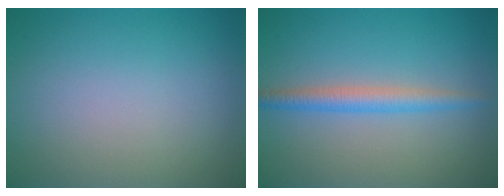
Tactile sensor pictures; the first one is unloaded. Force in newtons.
{"total": 2.5, "press": 2.5, "slide": 0.1}